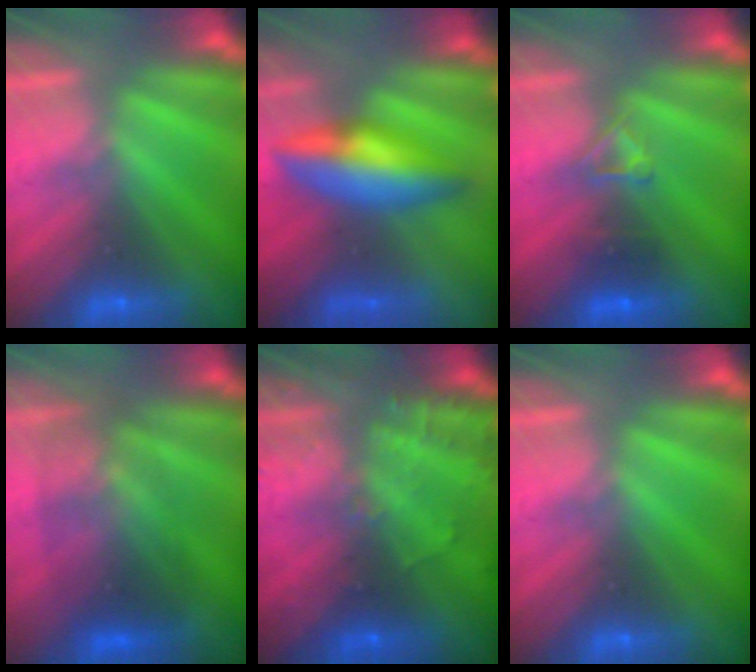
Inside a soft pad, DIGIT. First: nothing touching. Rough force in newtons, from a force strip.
{"total": 5.7}
{"total": 2.9}
{"total": 2.9}
{"total": 6.8}
{"total": 0.0}